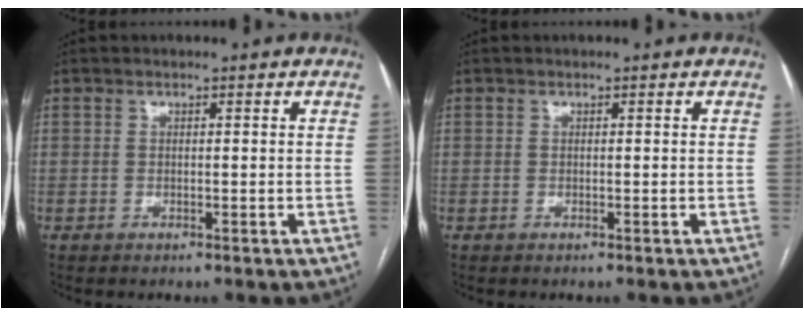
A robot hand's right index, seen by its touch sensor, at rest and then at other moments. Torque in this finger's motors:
{"motor_torque": [0.00, 0.00, 0.00, 0.00]}